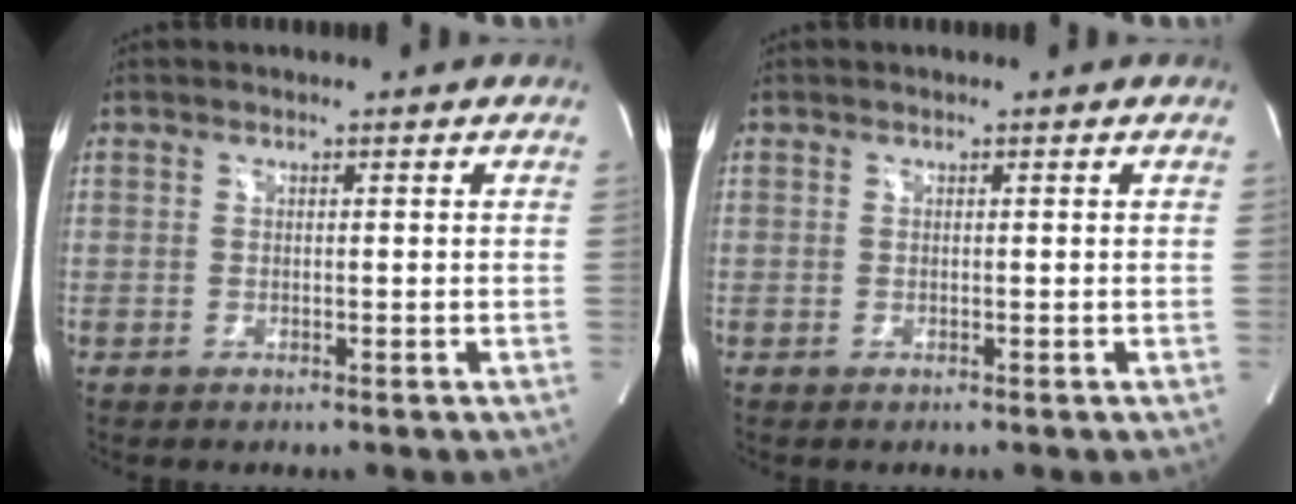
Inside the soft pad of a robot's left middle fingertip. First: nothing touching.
{"total": 0.0}